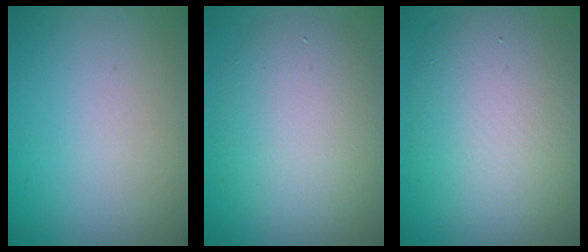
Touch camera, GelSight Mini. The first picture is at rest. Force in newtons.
{"total": 7.3, "press": 7.3, "slide": 0.3}
{"total": 8.9, "press": 8.9, "slide": 0.6}